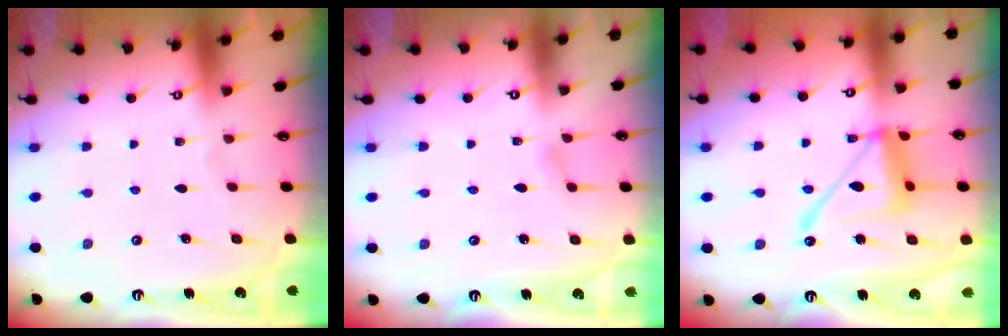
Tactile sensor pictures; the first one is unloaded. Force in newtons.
{"total": 2.7, "press": 2.6, "slide": 0.4}
{"total": 15.5, "press": 15.4, "slide": 1.4}